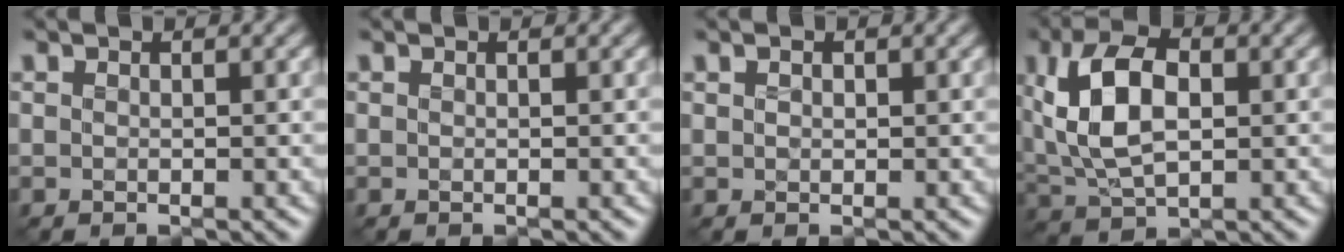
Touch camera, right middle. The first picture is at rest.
{"total": 0.0}
{"total": 1.0, "force": [0.5, 0.7, 0.5], "torque": [-0.011, 0.003, 0.005]}
{"total": 7.8, "force": [0.8, 4.4, 6.4], "torque": [-0.131, 0.009, 0.005]}